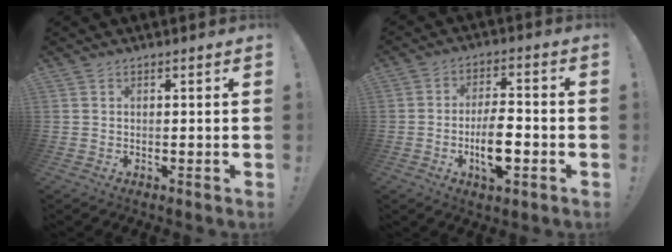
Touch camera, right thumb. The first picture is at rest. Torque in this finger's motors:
{"motor_torque": [2.11, 1.91, 0.16, -0.91, 0.25]}